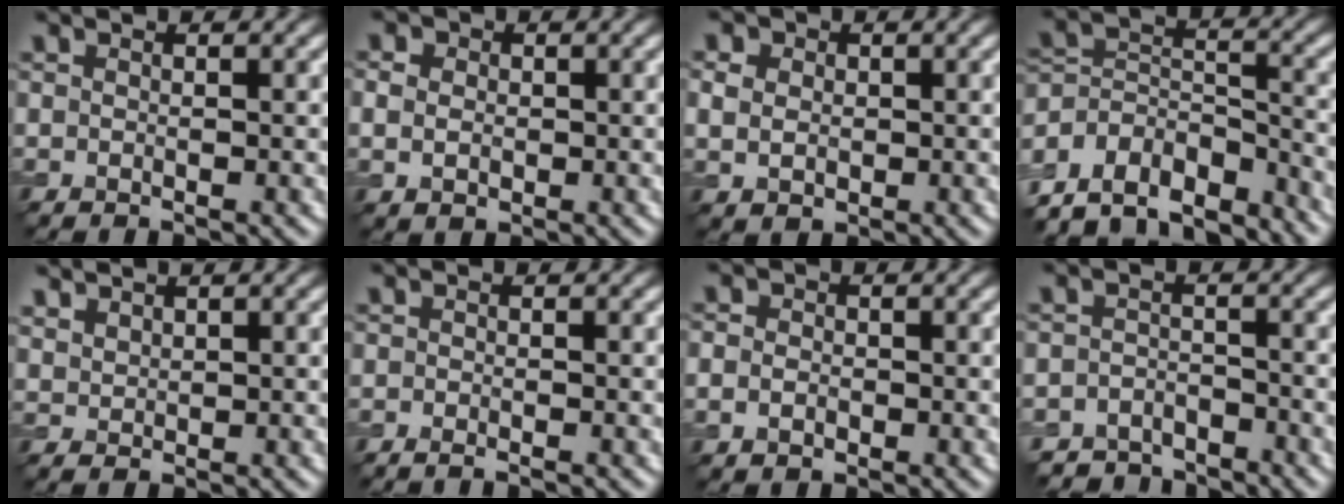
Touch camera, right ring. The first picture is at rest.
{"total": 4.1, "force": [1.0, 3.3, 2.2], "torque": [-0.028, 0.021, -0.011]}
{"total": 4.6, "force": [1.4, 3.7, 2.4], "torque": [-0.037, 0.020, -0.001]}
{"total": 11.4, "force": [-9.5, 5.2, 3.3], "torque": [-0.055, 0.027, -0.151]}
{"total": 1.5, "force": [1.4, 0.5, 0.2], "torque": [-0.008, 0.004, 0.034]}
{"total": 0.9, "force": [-0.7, 0.1, 0.6], "torque": [-0.008, -0.006, -0.013]}
{"total": 1.9, "force": [-0.4, 1.5, 1.0], "torque": [-0.011, -0.002, -0.012]}
{"total": 3.9, "force": [-3.6, 1.5, 0.2], "torque": [0.009, -0.002, -0.066]}